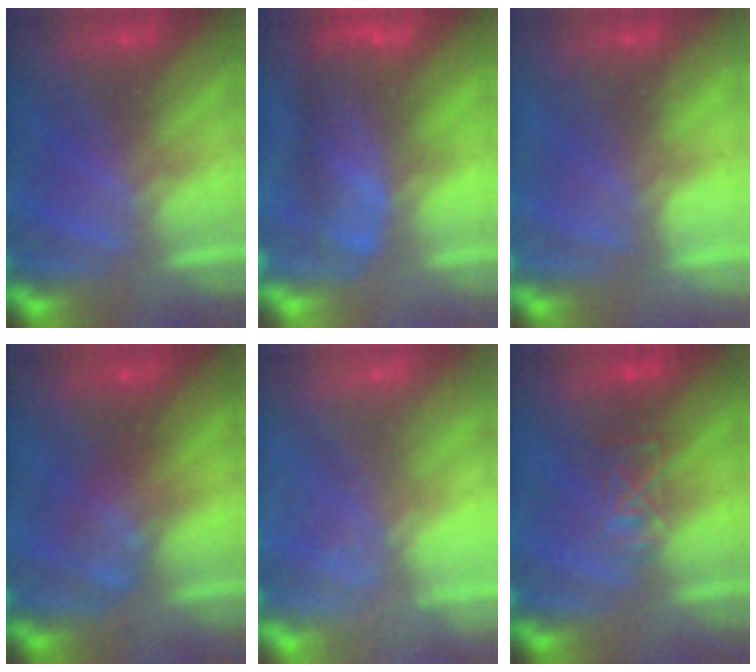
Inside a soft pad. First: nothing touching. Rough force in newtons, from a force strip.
{"total": 8.1}
{"total": 2.3}
{"total": 2.6}
{"total": 7.5}
{"total": 2.9}